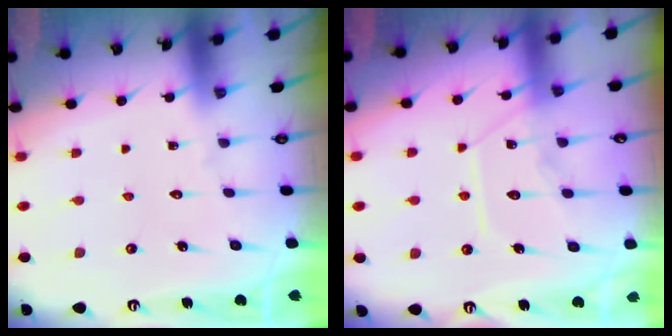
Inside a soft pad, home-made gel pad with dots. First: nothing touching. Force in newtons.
{"total": 12.0, "press": 11.9, "slide": 1.1}